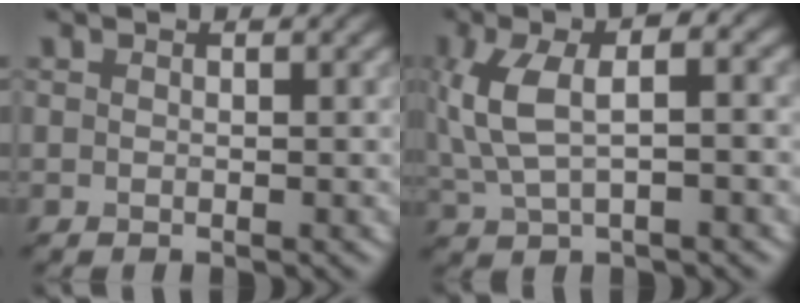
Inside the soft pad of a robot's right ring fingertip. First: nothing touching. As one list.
[{"total": 7.4, "force": [1.2, 3.5, 6.4], "torque": [-0.148, 0.009, 0.020]}]